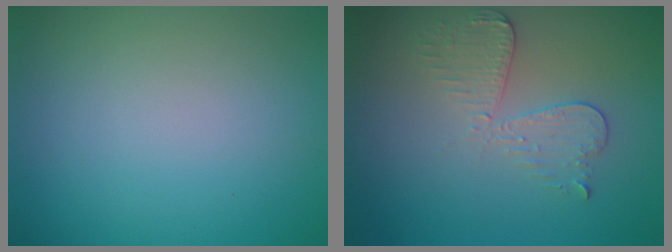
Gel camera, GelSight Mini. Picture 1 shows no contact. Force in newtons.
{"total": 2.9, "press": 2.7, "slide": 1.2}